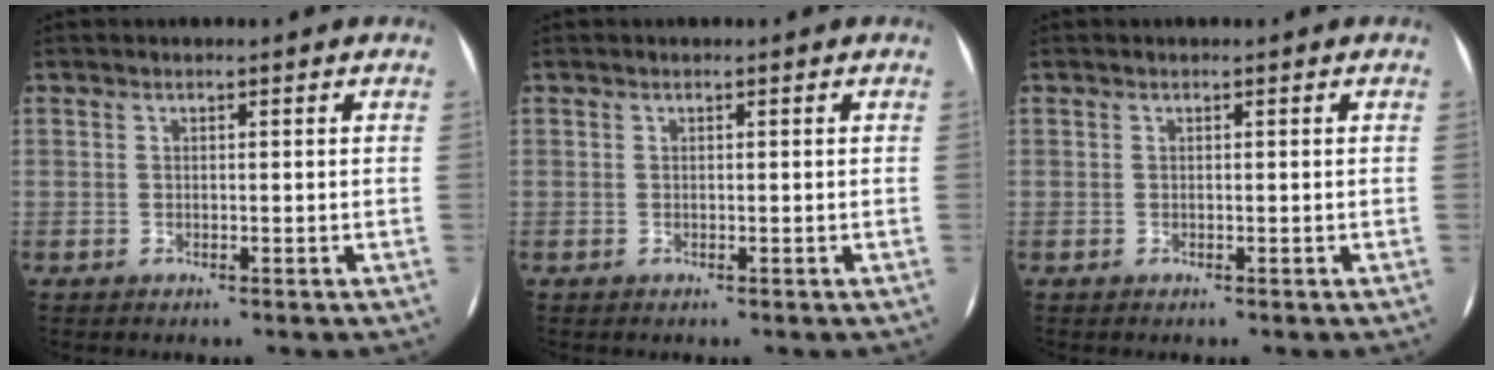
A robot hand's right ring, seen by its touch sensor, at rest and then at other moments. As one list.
[{"total": 0.0}, {"total": 0.0}]